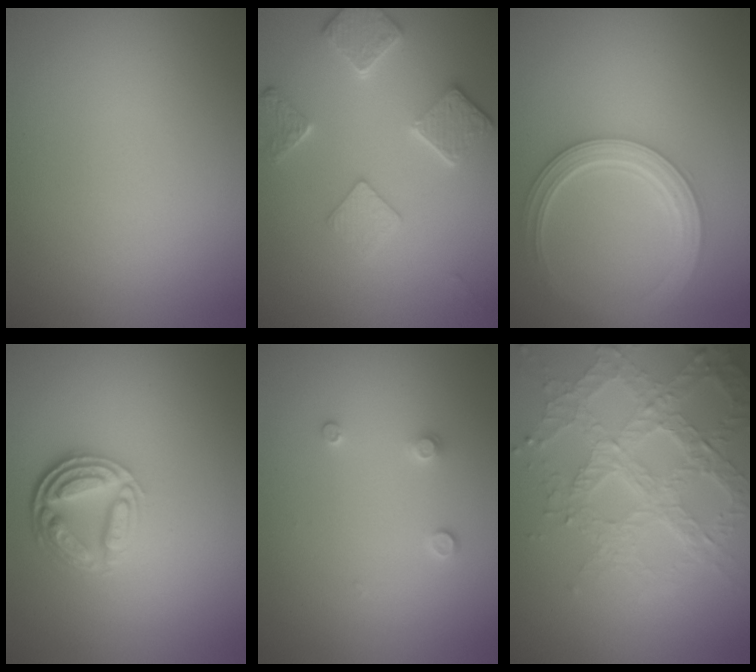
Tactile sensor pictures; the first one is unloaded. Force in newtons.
{"total": 3.5, "press": 3.5, "slide": 0.2}
{"total": 4.6, "press": 3.7, "slide": 2.8}
{"total": 4.5, "press": 3.4, "slide": 2.9}
{"total": 1.0, "press": 1.0, "slide": 0.2}
{"total": 6.9, "press": 5.2, "slide": 4.5}